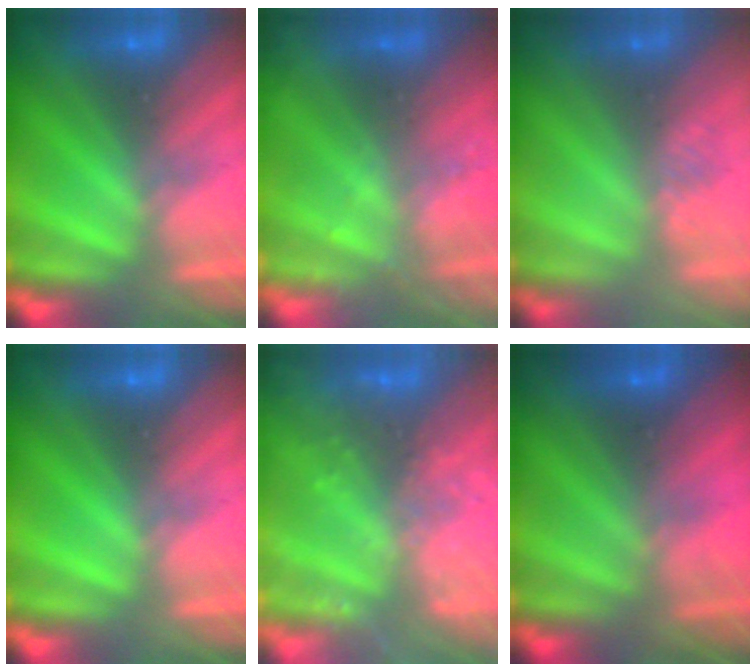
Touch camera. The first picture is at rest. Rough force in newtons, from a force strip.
{"total": 2.4}
{"total": 2.9}
{"total": 0.0}
{"total": 7.8}
{"total": 2.9}